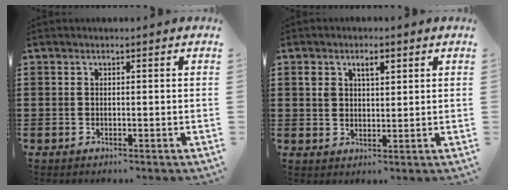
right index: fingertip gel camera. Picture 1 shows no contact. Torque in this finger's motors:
{"motor_torque": [0.07, -0.05, 0.13, 0.06]}